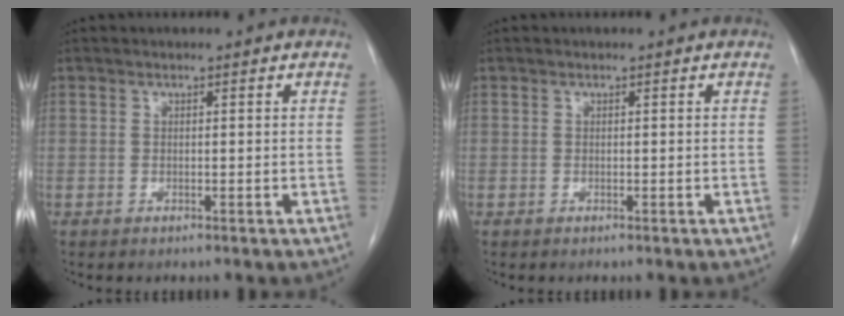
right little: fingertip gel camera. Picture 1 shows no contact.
{"total": 0.0}